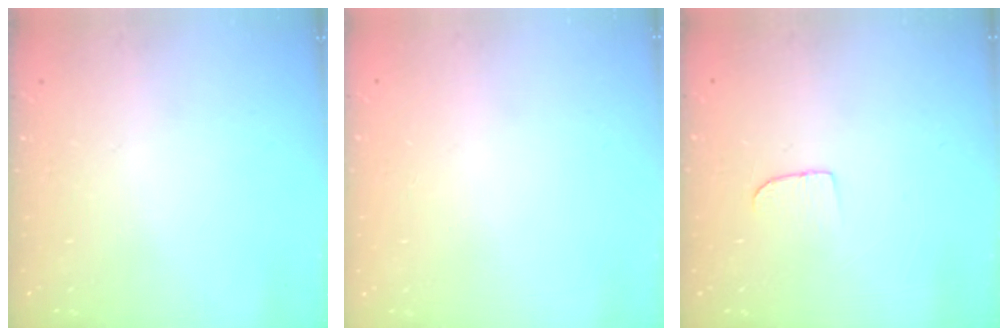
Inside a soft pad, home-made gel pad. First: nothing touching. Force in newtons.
{"total": 0.0}
{"total": 4.6, "press": 4.6, "slide": 0.4}